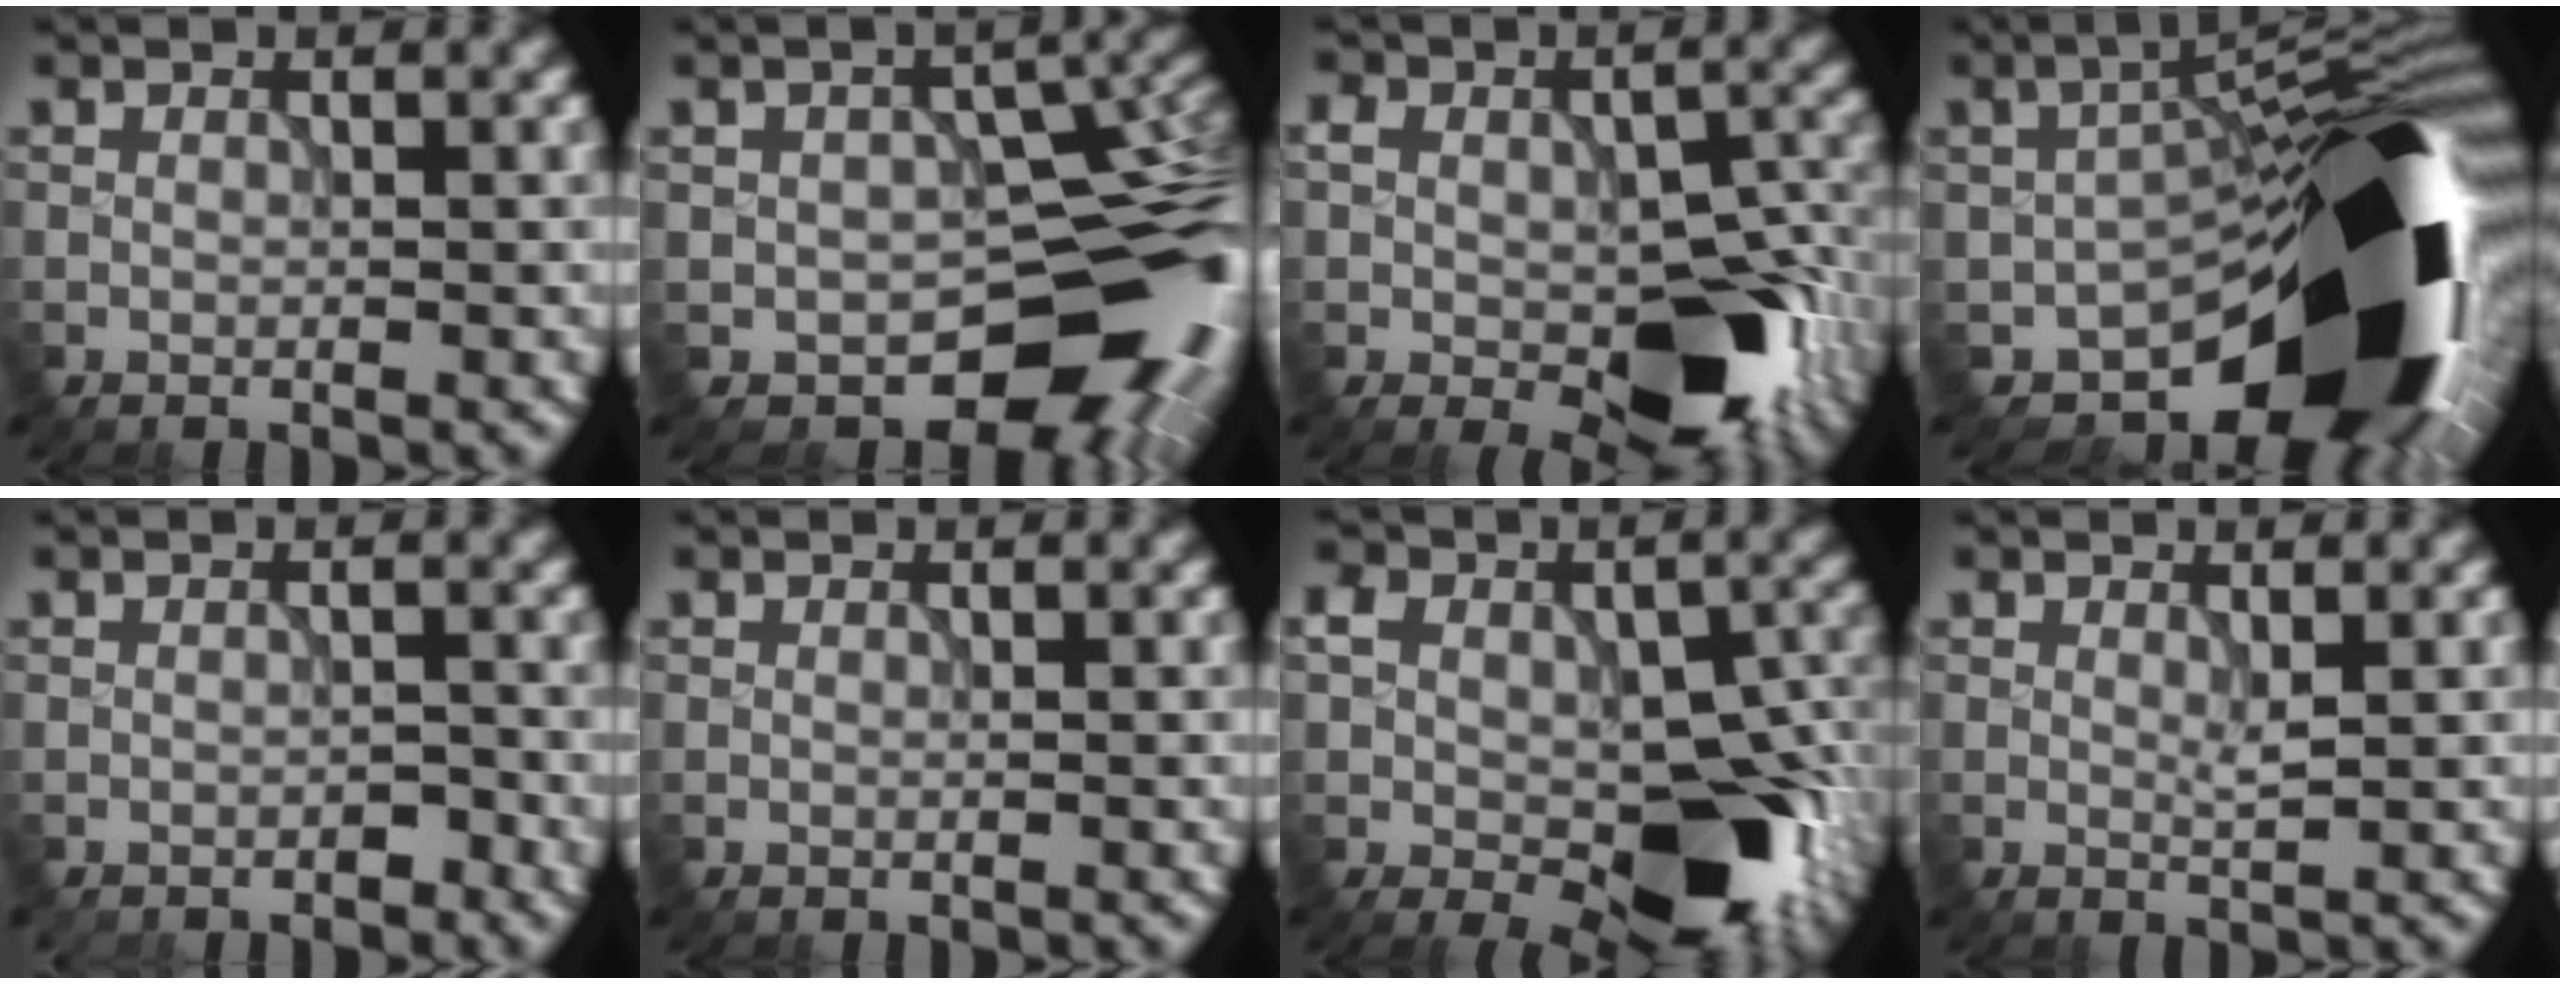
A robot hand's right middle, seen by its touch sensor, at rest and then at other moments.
{"total": 12.4, "force": [-3.9, 8.2, 8.4], "torque": [-0.076, -0.026, -0.046]}
{"total": 11.7, "force": [-3.2, 7.3, 8.6], "torque": [-0.133, -0.016, -0.044]}
{"total": 20.3, "force": [-8.8, 8.3, 16.3], "torque": [-0.200, -0.013, -0.146]}
{"total": 1.0, "force": [-0.9, 0.4, 0.2], "torque": [-0.003, -0.001, -0.016]}
{"total": 0.0}
{"total": 13.0, "force": [-2.5, 8.4, 9.6], "torque": [-0.151, -0.008, -0.039]}
{"total": 1.0, "force": [0.3, 0.0, 0.9], "torque": [-0.018, -0.003, 0.007]}